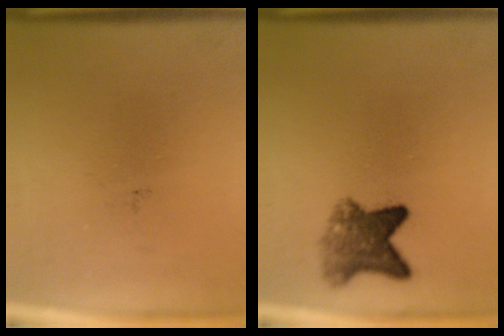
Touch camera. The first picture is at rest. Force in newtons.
{"total": 5.5}